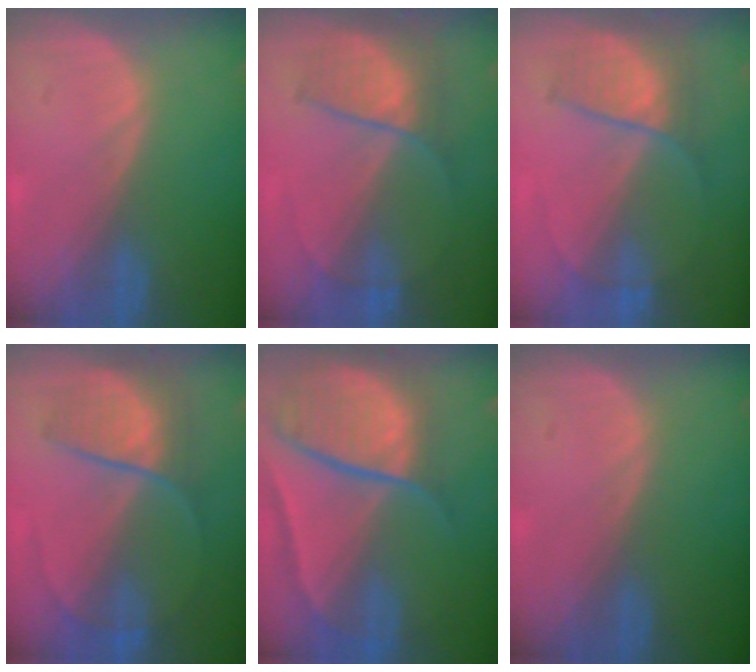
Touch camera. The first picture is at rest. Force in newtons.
{"total": 6.1, "press": 6.0, "slide": 1.1}
{"total": 6.1, "press": 6.0, "slide": 1.1}
{"total": 6.7, "press": 6.5, "slide": 1.7}
{"total": 10.8, "press": 9.0, "slide": 5.8}
{"total": 0.0}